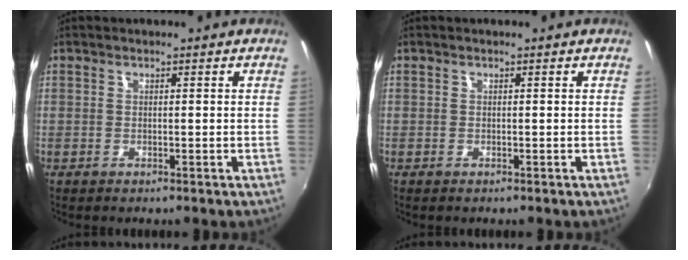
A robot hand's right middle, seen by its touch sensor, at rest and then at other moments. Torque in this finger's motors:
{"motor_torque": [-0.56, 0.09, -0.02, -0.01]}